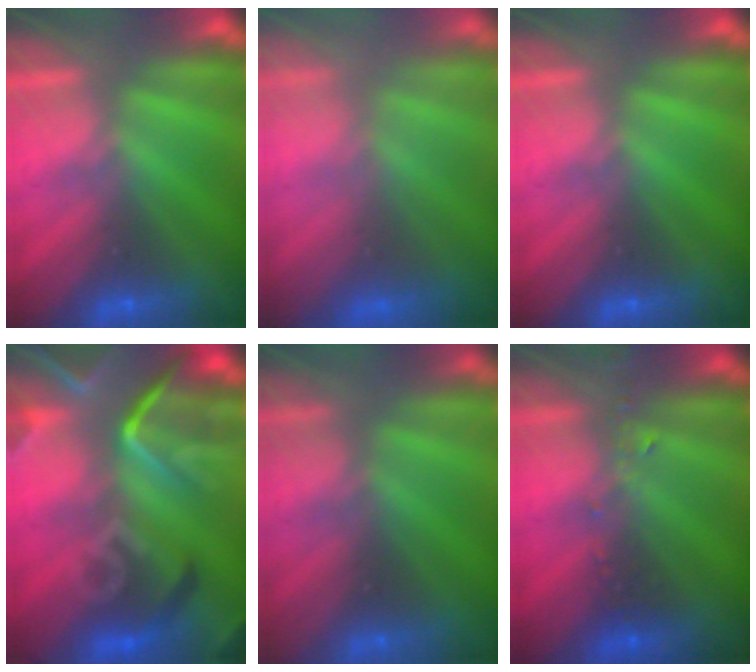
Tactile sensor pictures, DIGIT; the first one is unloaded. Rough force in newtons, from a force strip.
{"total": 5.9}
{"total": 0.0}
{"total": 8.1}
{"total": 2.9}
{"total": 2.4}